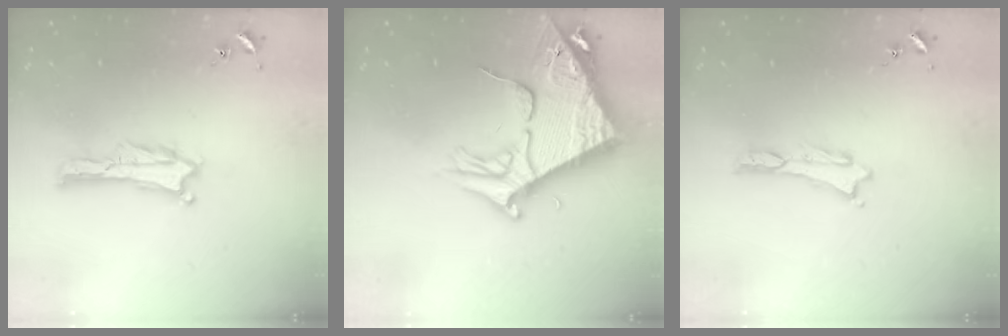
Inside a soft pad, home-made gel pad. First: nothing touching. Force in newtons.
{"total": 10.0, "press": 9.9, "slide": 1.3}
{"total": 0.0}